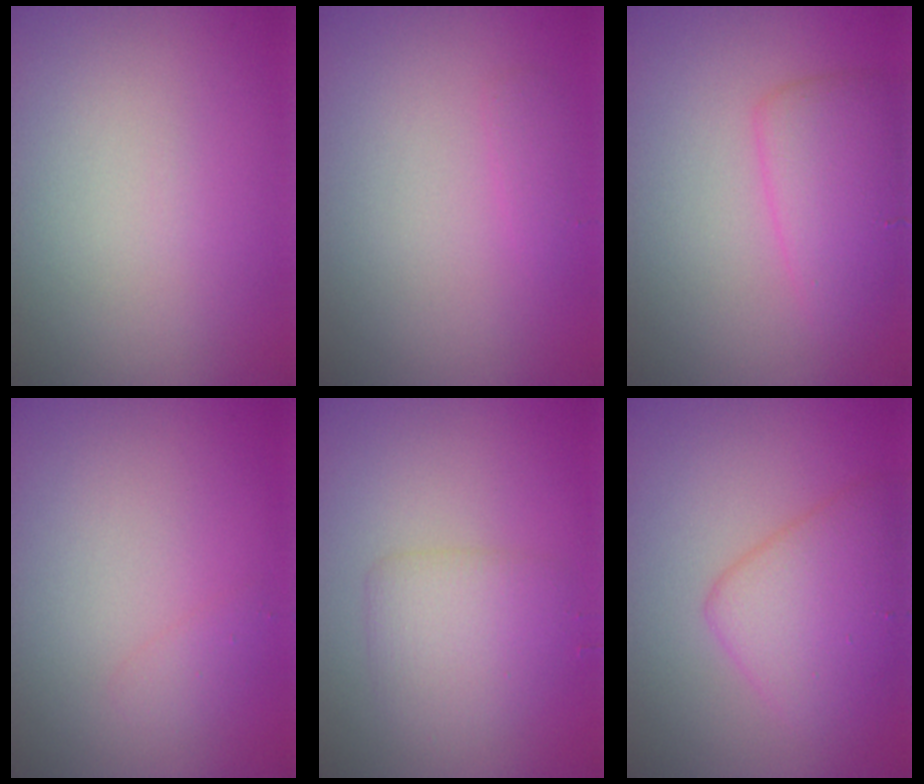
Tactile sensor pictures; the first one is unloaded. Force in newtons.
{"total": 0.7, "press": 0.7, "slide": 0.1}
{"total": 3.5, "press": 3.5, "slide": 0.3}
{"total": 0.8, "press": 0.8, "slide": 0.0}
{"total": 2.9, "press": 2.9, "slide": 0.0}
{"total": 4.5, "press": 4.5, "slide": 0.2}